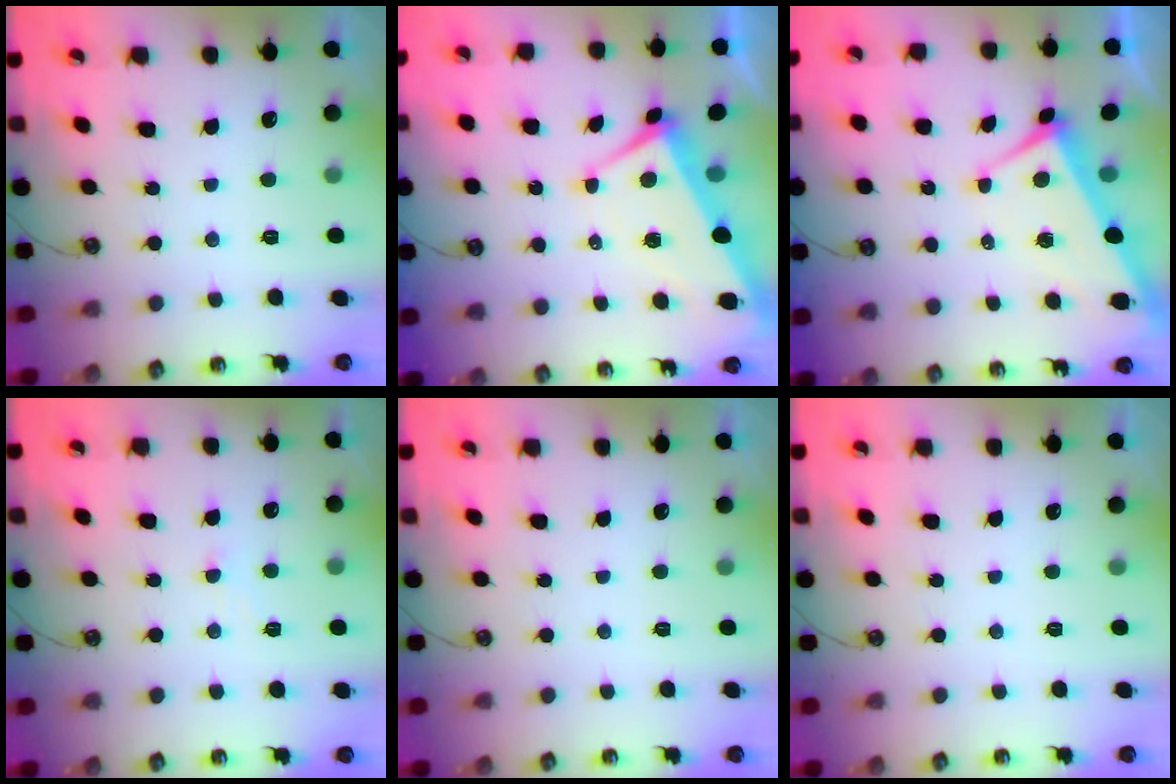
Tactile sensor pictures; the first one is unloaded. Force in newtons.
{"total": 1.4, "press": 0.9, "slide": 1.0}
{"total": 2.2, "press": 1.9, "slide": 1.0}
{"total": 1.5, "press": 1.5, "slide": 0.3}
{"total": 0.0}
{"total": 0.0}